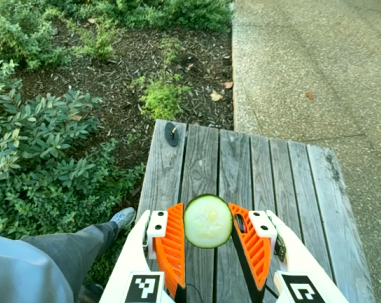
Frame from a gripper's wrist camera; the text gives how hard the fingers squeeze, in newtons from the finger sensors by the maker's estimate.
{"total": 6.4, "left": 6.1, "right": 6.7}